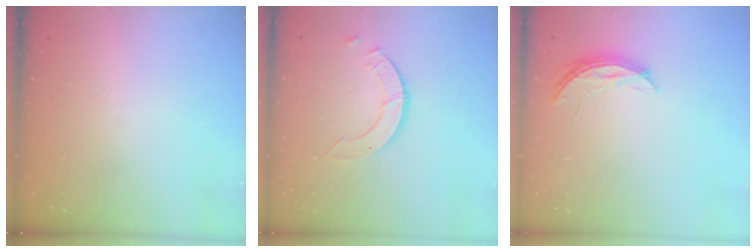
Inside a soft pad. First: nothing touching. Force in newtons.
{"total": 3.9, "press": 3.9, "slide": 0.3}
{"total": 5.9, "press": 5.9, "slide": 0.4}